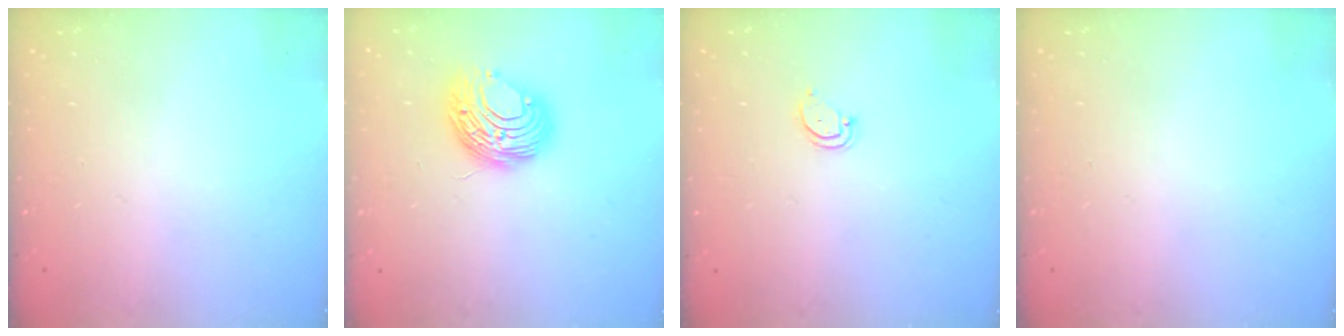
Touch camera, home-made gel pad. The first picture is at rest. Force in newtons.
{"total": 10.1, "press": 10.1, "slide": 0.8}
{"total": 2.8, "press": 2.8, "slide": 0.2}
{"total": 0.0}